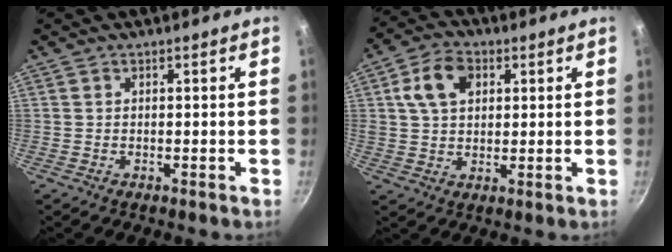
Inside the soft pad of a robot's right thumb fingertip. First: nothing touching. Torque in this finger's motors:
{"motor_torque": [1.10, 2.16, 0.94, 0.00, 0.41]}